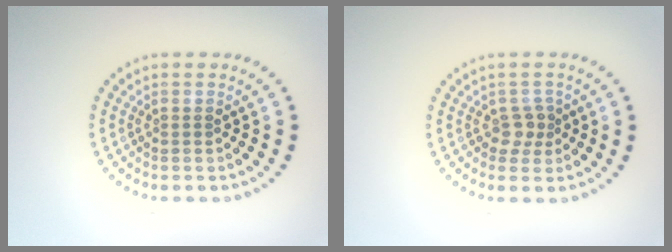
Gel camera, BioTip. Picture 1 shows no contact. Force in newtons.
{"total": 1.6, "press": 1.3, "slide": 1.0}